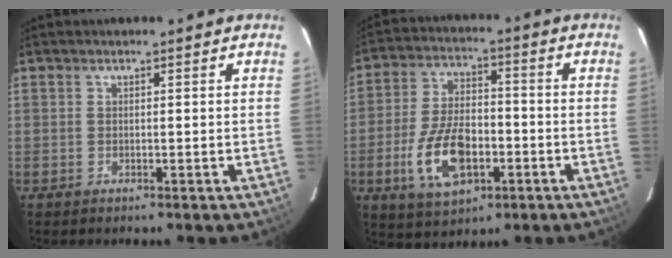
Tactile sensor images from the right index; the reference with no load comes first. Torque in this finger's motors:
{"motor_torque": [1.92, -0.22, 0.60, 0.12]}